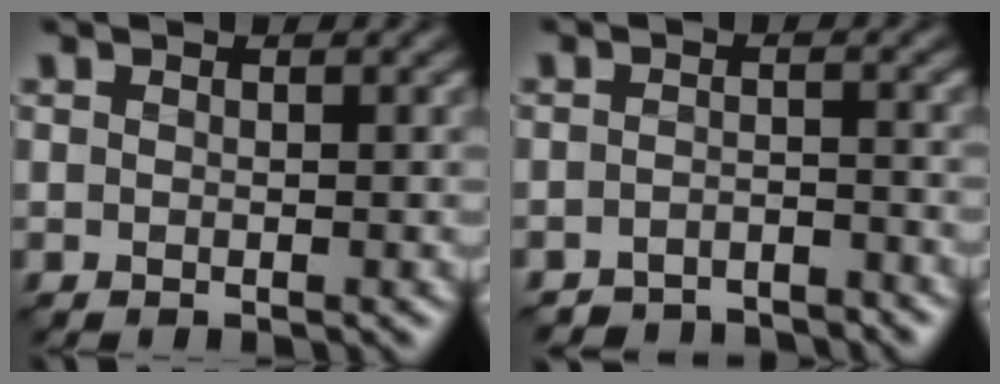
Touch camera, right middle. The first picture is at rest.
{"total": 3.8, "force": [-3.8, 0.2, -0.2], "torque": [0.003, 0.000, -0.064]}